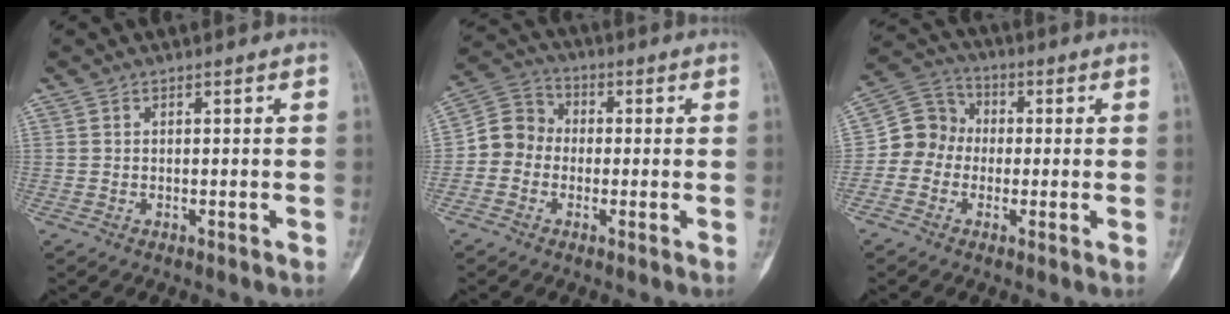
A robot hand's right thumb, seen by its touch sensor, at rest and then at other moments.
{"total": 7.3, "force": [-1.1, 6.6, 3.0], "torque": [-0.033, 0.028, -0.038]}
{"total": 8.1, "force": [-1.0, 7.4, 3.1], "torque": [-0.031, 0.031, -0.034]}